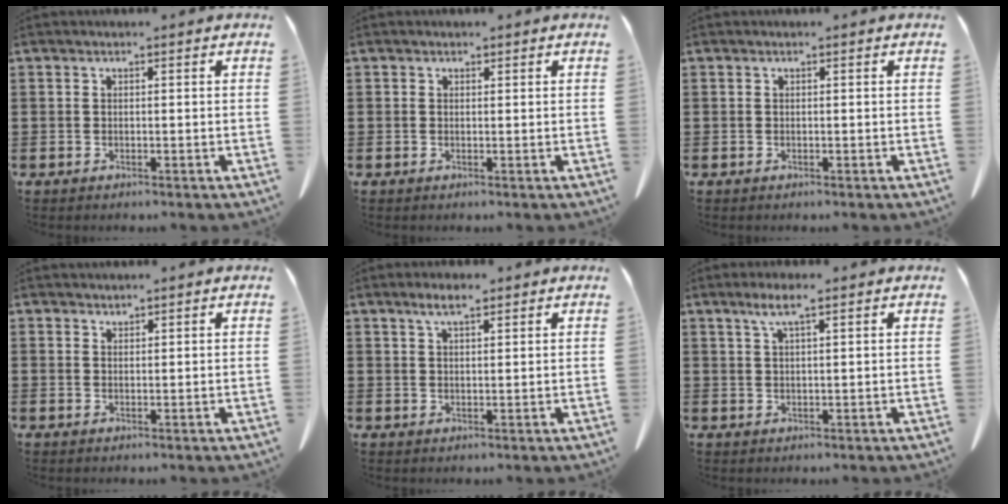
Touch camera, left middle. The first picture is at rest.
{"total": 0.6, "force": [0.3, 0.5, 0.0], "torque": [-0.002, 0.003, 0.006]}
{"total": 0.0}
{"total": 0.9, "force": [0.9, 0.1, 0.0], "torque": [-0.002, -0.001, 0.018]}
{"total": 3.1, "force": [2.2, 0.6, 2.2], "torque": [-0.046, 0.003, 0.038]}
{"total": 3.4, "force": [2.0, 0.4, 2.7], "torque": [-0.058, 0.004, 0.033]}